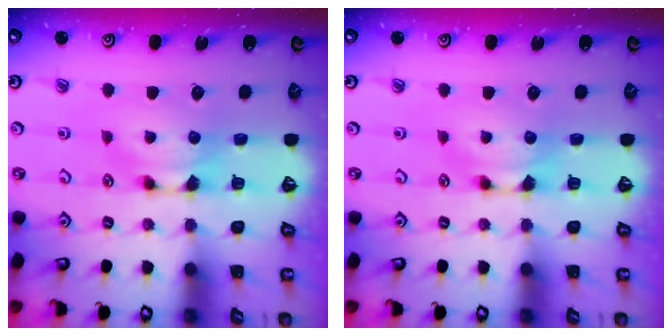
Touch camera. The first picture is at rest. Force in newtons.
{"total": 0.0}